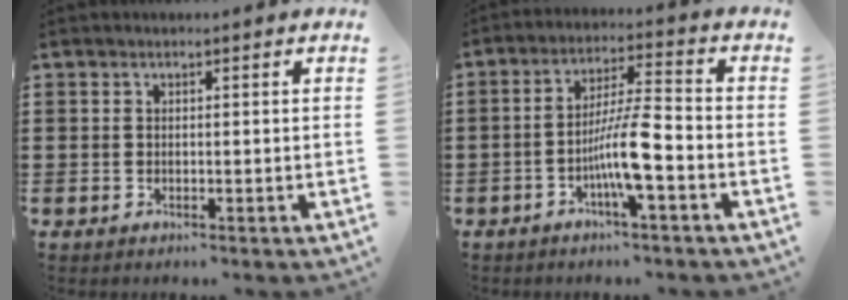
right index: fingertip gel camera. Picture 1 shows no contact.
{"total": 8.2, "force": [-3.2, 1.1, 7.5], "torque": [-0.146, -0.003, -0.063]}